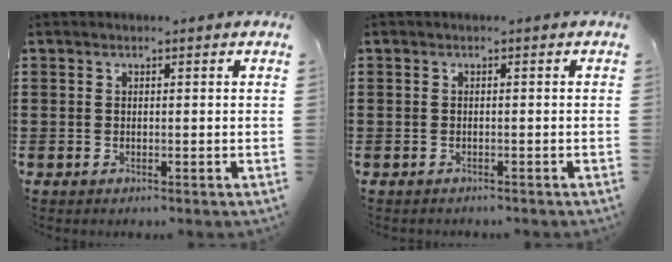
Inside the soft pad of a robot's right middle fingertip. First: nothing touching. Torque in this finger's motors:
{"motor_torque": [-0.26, 0.18, -0.46, -0.15]}